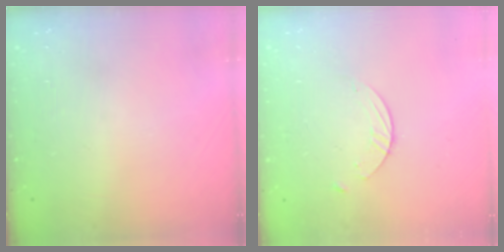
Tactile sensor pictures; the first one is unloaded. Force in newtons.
{"total": 2.7, "press": 2.6, "slide": 0.3}